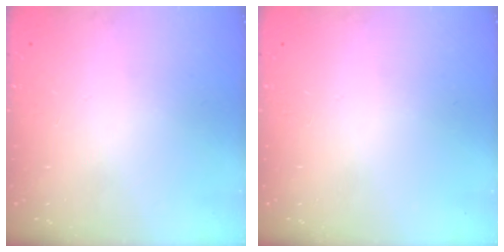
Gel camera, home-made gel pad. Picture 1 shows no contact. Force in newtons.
{"total": 0.0}